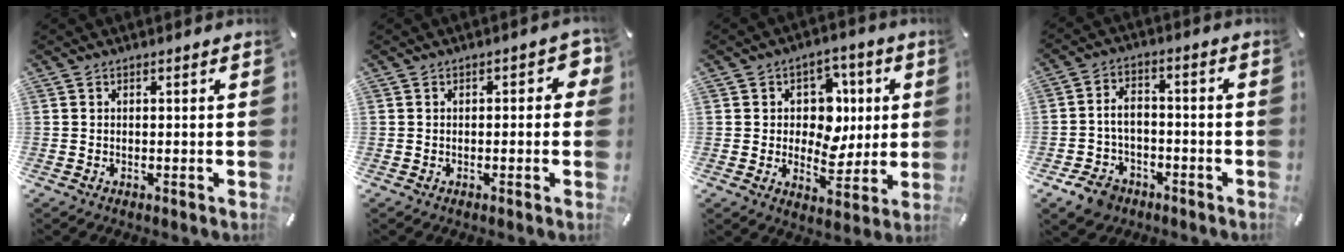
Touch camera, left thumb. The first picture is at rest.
{"total": 3.0, "force": [-0.3, 1.7, 2.5], "torque": [-0.030, 0.004, -0.009]}
{"total": 9.9, "force": [1.5, 8.9, 4.0], "torque": [-0.042, -0.015, 0.027]}
{"total": 7.4, "force": [-3.1, 5.6, 3.8], "torque": [-0.083, 0.024, -0.056]}